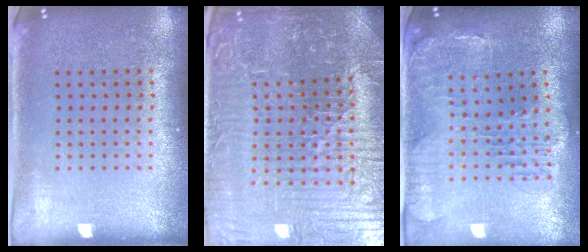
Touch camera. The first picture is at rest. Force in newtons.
{"total": 5.9, "press": 5.7, "slide": 1.8}
{"total": 1.4, "press": 1.3, "slide": 0.3}